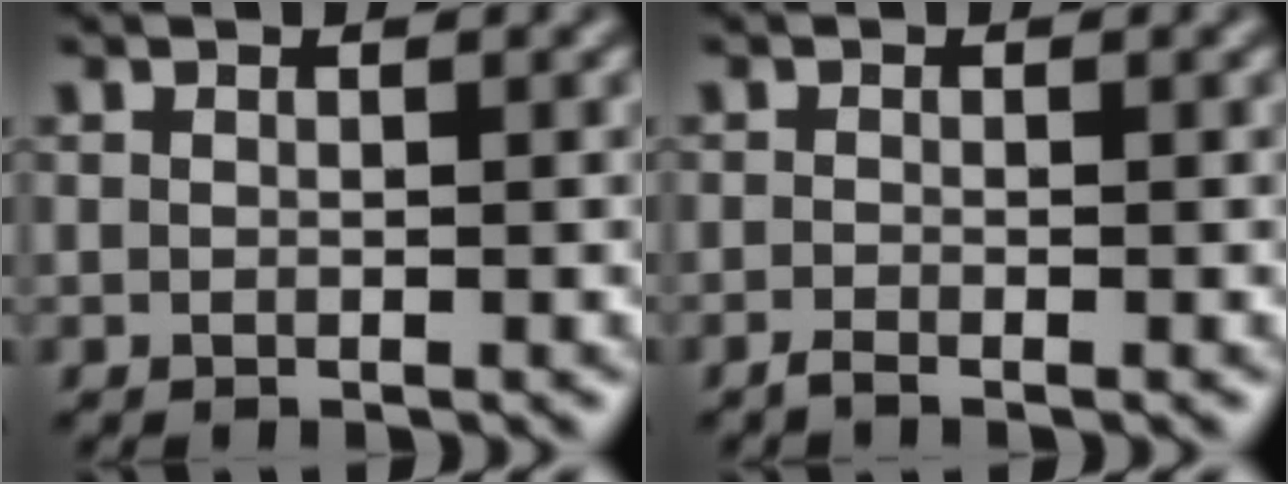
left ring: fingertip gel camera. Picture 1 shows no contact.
{"total": 0.9, "force": [-0.7, 0.1, 0.6], "torque": [-0.011, -0.003, -0.016]}